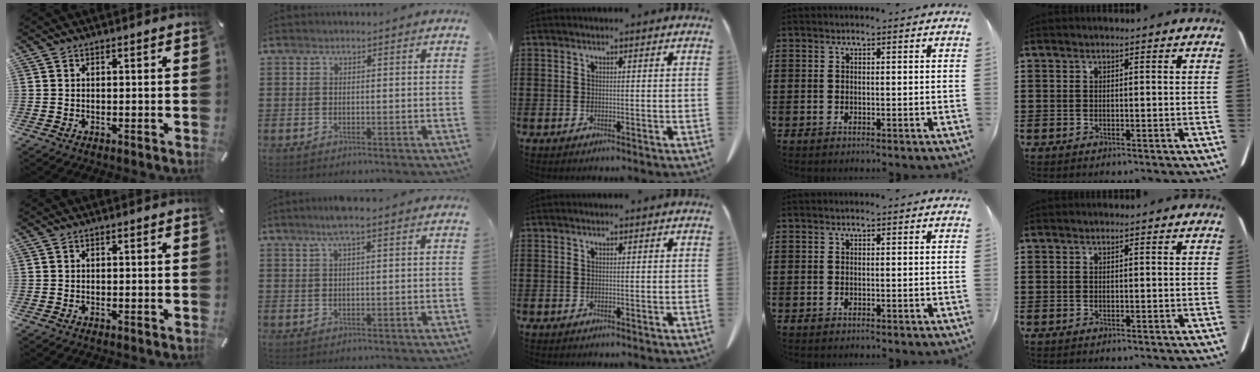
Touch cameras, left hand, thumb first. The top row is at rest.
{"index": {"total": 3.0, "force": [1.7, 0.1, 2.5], "torque": [-0.051, 0.003, 0.030]}}